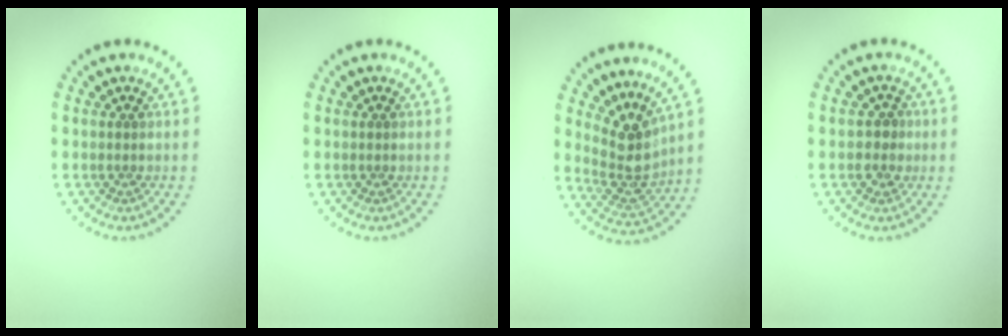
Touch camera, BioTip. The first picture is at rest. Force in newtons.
{"total": 0.0}
{"total": 3.8, "press": 2.8, "slide": 2.7}
{"total": 1.6, "press": 1.5, "slide": 0.5}